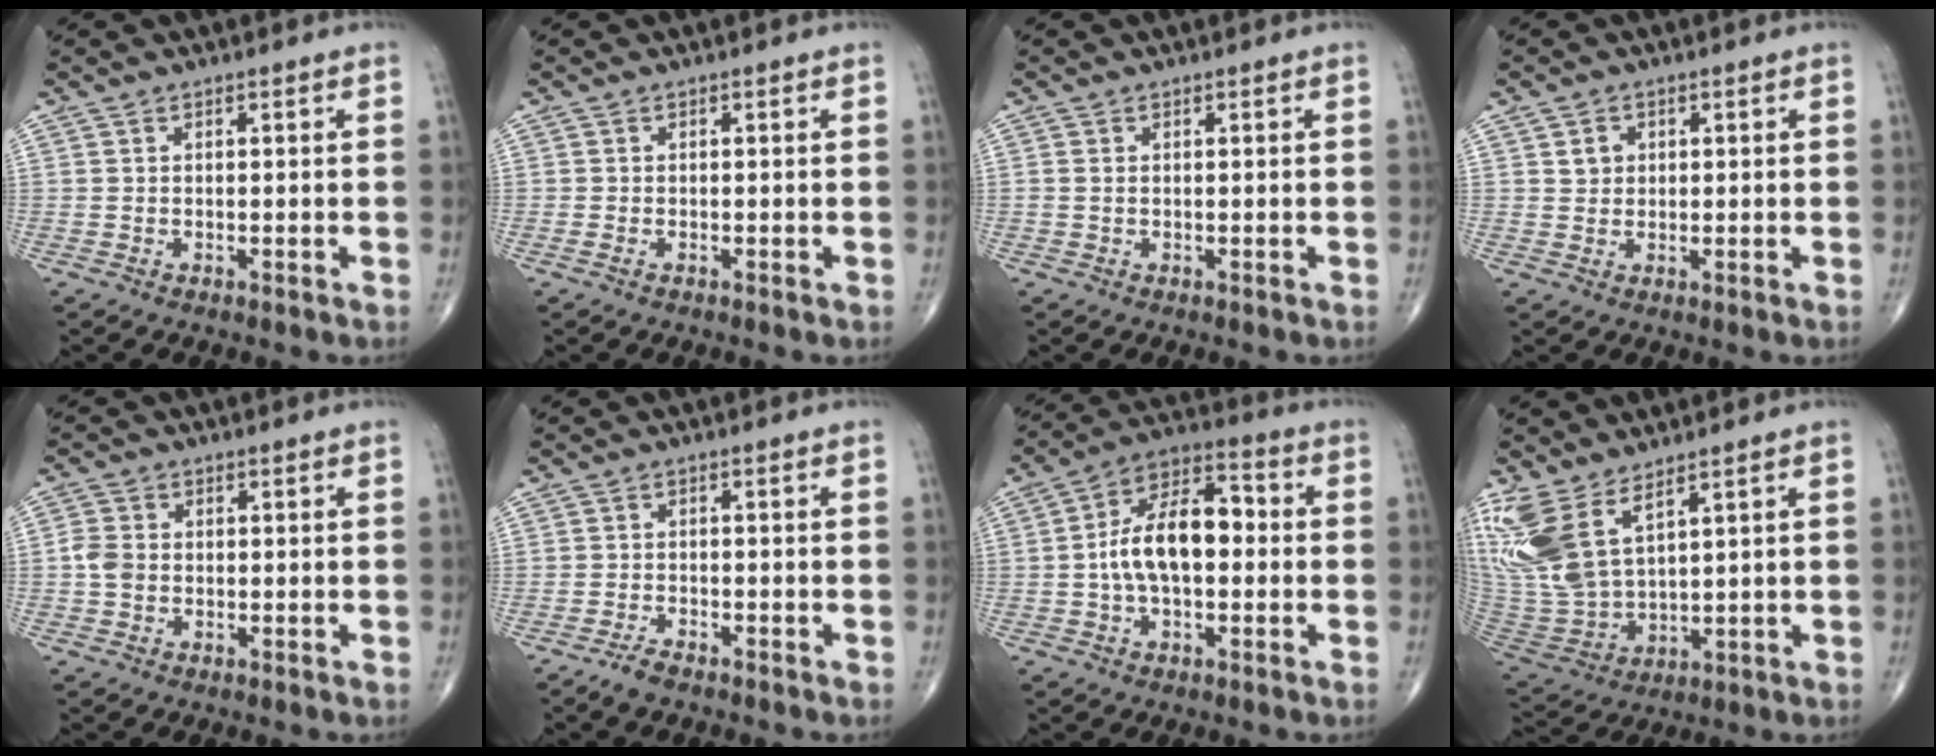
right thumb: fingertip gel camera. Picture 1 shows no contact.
{"total": 0.7, "force": [-0.4, 0.3, 0.5], "torque": [-0.012, -0.002, -0.008]}
{"total": 0.6, "force": [0.0, 0.4, 0.4], "torque": [-0.011, 0.003, 0.004]}
{"total": 2.4, "force": [0.8, 2.1, 1.0], "torque": [-0.004, -0.003, 0.012]}
{"total": 3.5, "force": [-0.3, 2.9, 1.9], "torque": [-0.031, 0.009, -0.010]}
{"total": 2.6, "force": [-2.2, 0.8, 1.2], "torque": [-0.030, 0.006, -0.041]}
{"total": 14.0, "force": [-0.4, 7.6, 11.7], "torque": [-0.193, 0.037, -0.018]}
{"total": 14.4, "force": [7.9, 6.6, 10.0], "torque": [-0.224, -0.034, 0.182]}